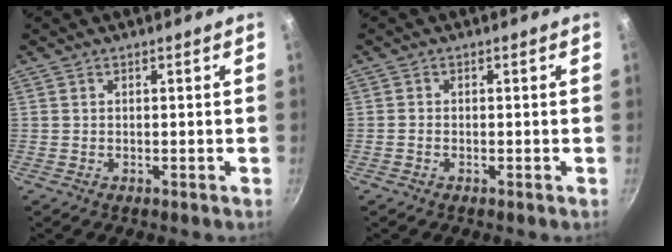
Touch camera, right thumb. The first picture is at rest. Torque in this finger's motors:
{"motor_torque": [-0.24, 0.03, -0.31, -0.03, 0.08]}